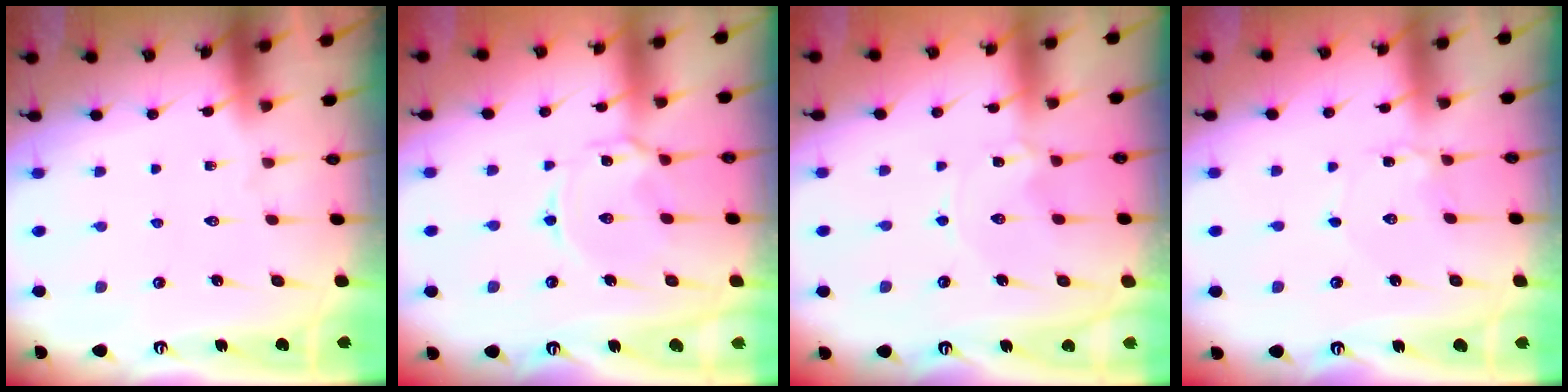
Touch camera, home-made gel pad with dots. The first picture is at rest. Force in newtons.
{"total": 3.0, "press": 3.0, "slide": 0.4}
{"total": 0.7, "press": 0.6, "slide": 0.3}
{"total": 1.9, "press": 1.9, "slide": 0.2}